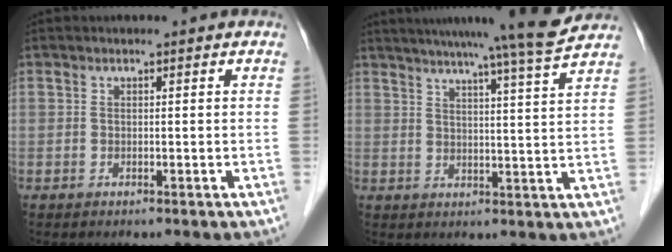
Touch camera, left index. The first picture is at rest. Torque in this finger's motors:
{"motor_torque": [1.04, -1.10, 0.49, 0.11]}